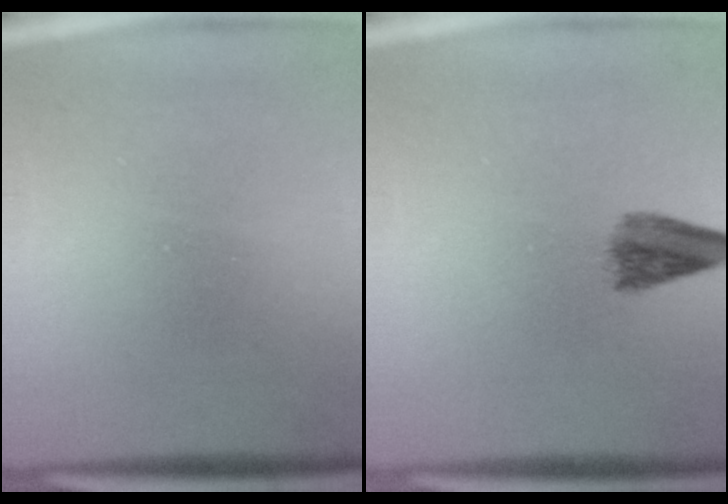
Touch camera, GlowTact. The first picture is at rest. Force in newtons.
{"total": 3.5}